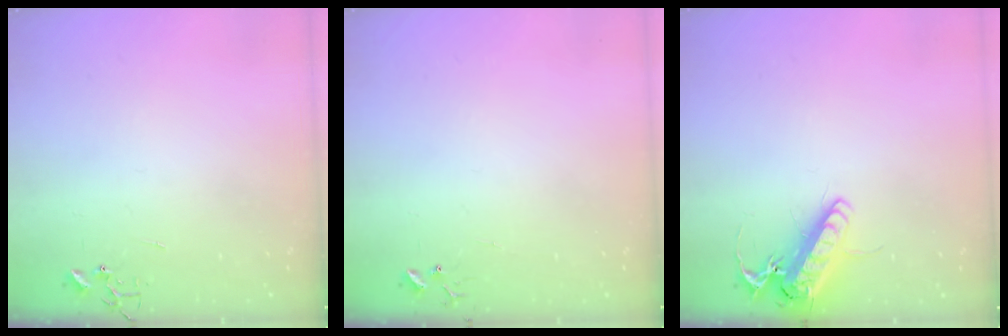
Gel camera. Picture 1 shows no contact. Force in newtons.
{"total": 5.6, "press": 5.6, "slide": 0.4}
{"total": 14.6, "press": 14.4, "slide": 2.6}